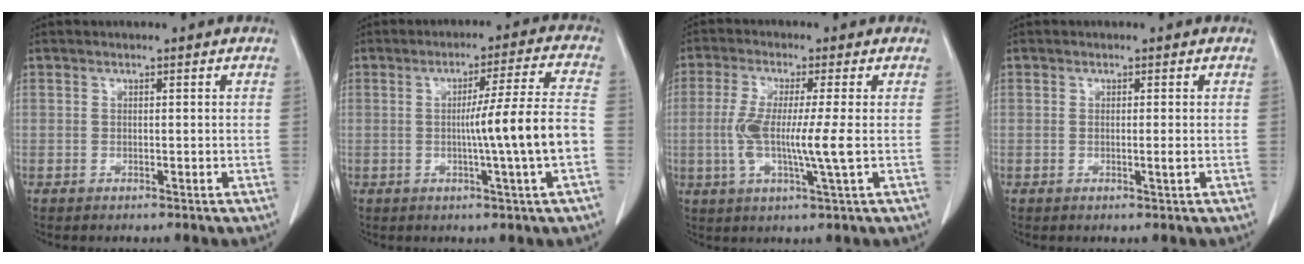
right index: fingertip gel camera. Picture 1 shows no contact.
{"total": 10.6, "force": [-1.9, -1.8, 10.2], "torque": [-0.157, -0.003, -0.027]}
{"total": 8.2, "force": [-0.5, -0.1, 8.2], "torque": [-0.165, -0.011, -0.013]}
{"total": 0.9, "force": [0.0, -0.1, 0.9], "torque": [-0.013, -0.001, 0.002]}